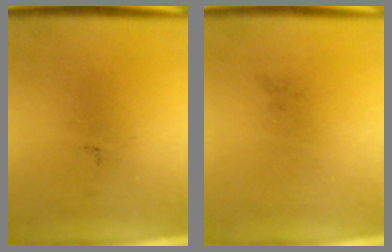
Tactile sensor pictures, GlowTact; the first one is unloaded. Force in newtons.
{"total": 0.0}